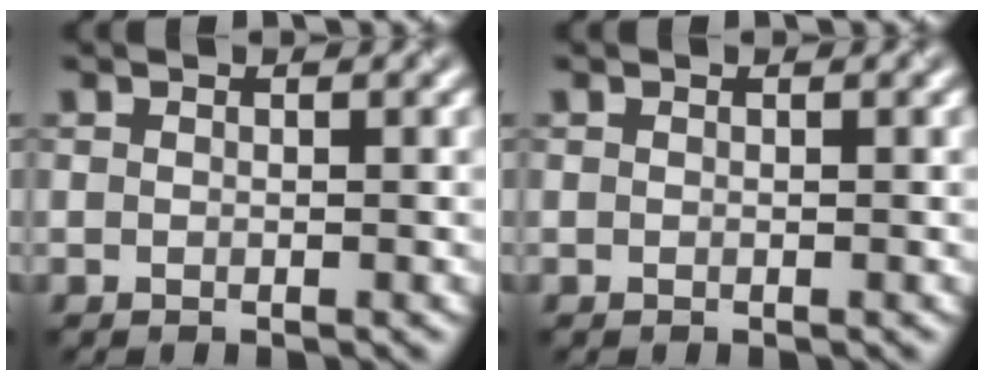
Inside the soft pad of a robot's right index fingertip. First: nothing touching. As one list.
[{"total": 0.0}]